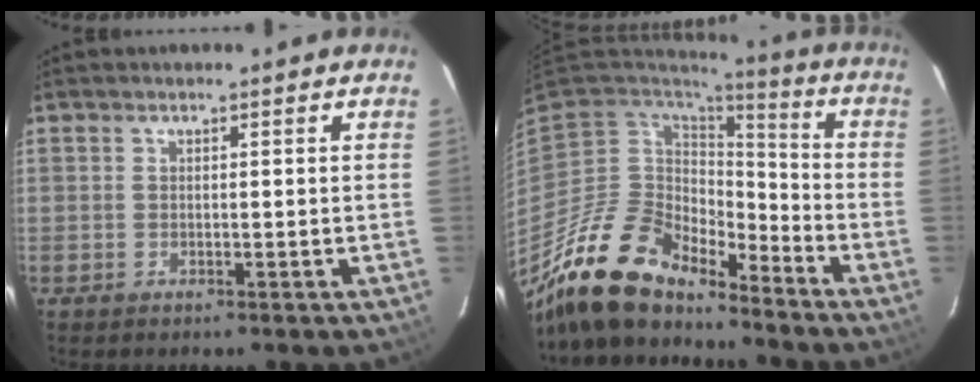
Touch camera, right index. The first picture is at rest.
{"total": 18.0, "force": [-15.2, 6.1, 7.3], "torque": [-0.152, -0.019, -0.279]}